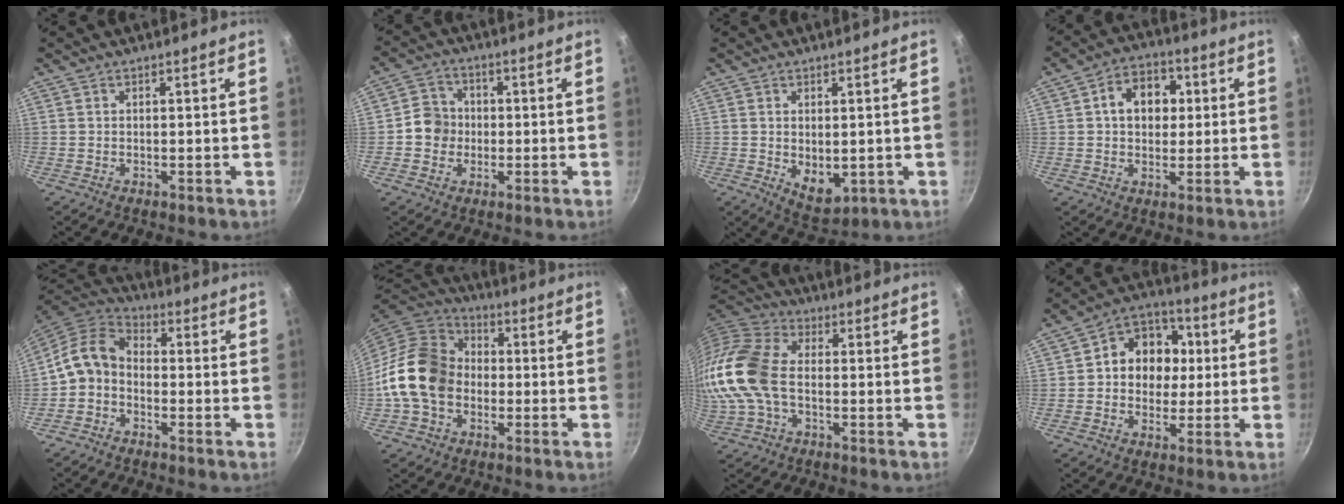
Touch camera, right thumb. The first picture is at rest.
{"total": 6.2, "force": [-0.7, 5.8, 2.2], "torque": [-0.008, 0.016, -0.027]}
{"total": 6.3, "force": [-0.1, 4.0, 4.9], "torque": [-0.063, -0.018, 0.012]}
{"total": 9.8, "force": [1.7, 7.4, 6.2], "torque": [-0.058, 0.010, 0.016]}
{"total": 8.6, "force": [-1.9, 6.4, 5.3], "torque": [-0.096, 0.044, -0.056]}
{"total": 16.7, "force": [-1.9, 13.1, 10.1], "torque": [-0.163, 0.037, -0.048]}
{"total": 16.1, "force": [-1.2, 10.2, 12.5], "torque": [-0.254, 0.030, -0.038]}
{"total": 12.7, "force": [1.2, 10.5, 6.9], "torque": [-0.058, 0.016, 0.001]}